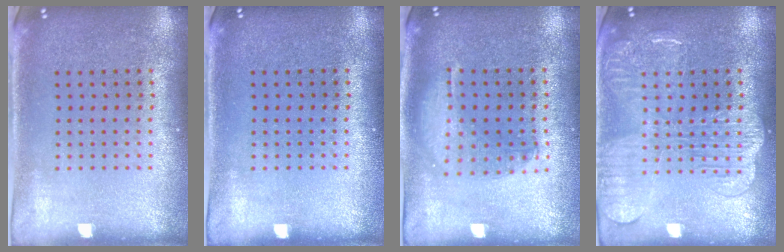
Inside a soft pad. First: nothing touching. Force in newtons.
{"total": 0.0}
{"total": 1.4, "press": 1.3, "slide": 0.5}
{"total": 3.9, "press": 3.9, "slide": 0.6}